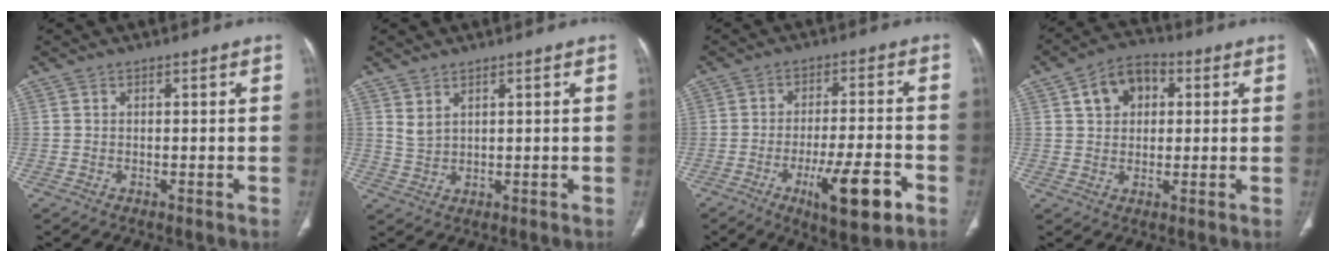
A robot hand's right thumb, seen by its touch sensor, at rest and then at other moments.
{"total": 2.4, "force": [1.8, 0.8, 1.4], "torque": [-0.030, -0.014, 0.045]}
{"total": 12.2, "force": [-5.5, 2.9, 10.5], "torque": [-0.165, 0.017, -0.081]}
{"total": 8.3, "force": [2.5, 6.0, 5.2], "torque": [-0.063, 0.008, 0.034]}